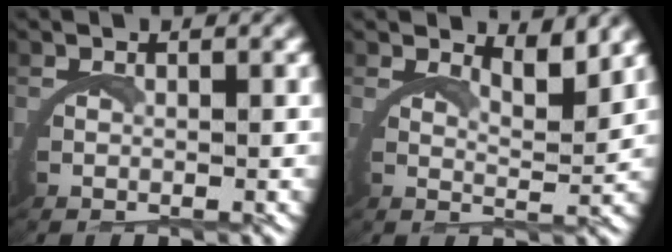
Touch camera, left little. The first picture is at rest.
{"total": 3.3, "force": [3.0, -0.5, 1.4], "torque": [-0.025, -0.013, 0.051]}